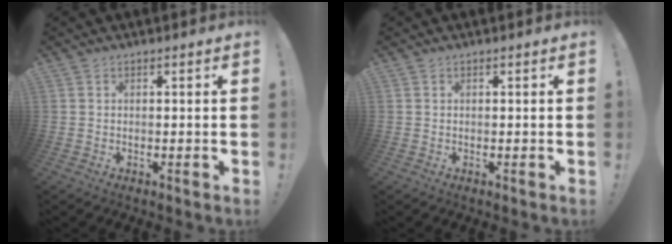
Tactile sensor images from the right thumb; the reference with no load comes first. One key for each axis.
{"total": 0.0}